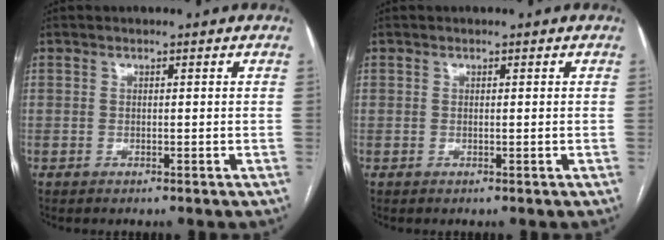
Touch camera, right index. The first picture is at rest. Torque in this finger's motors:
{"motor_torque": [-1.60, -0.06, -0.80, -0.17]}